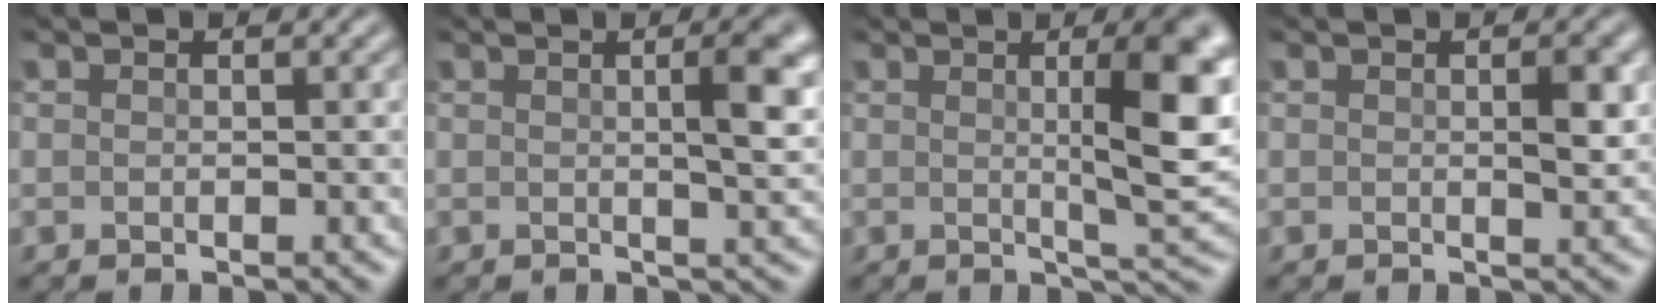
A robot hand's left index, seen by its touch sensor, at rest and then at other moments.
{"total": 3.8, "force": [0.9, 0.8, 3.6], "torque": [-0.055, 0.006, 0.015]}
{"total": 7.2, "force": [1.5, 1.2, 6.9], "torque": [-0.088, 0.004, 0.025]}
{"total": 2.6, "force": [0.4, 1.1, 2.3], "torque": [-0.036, 0.001, 0.007]}